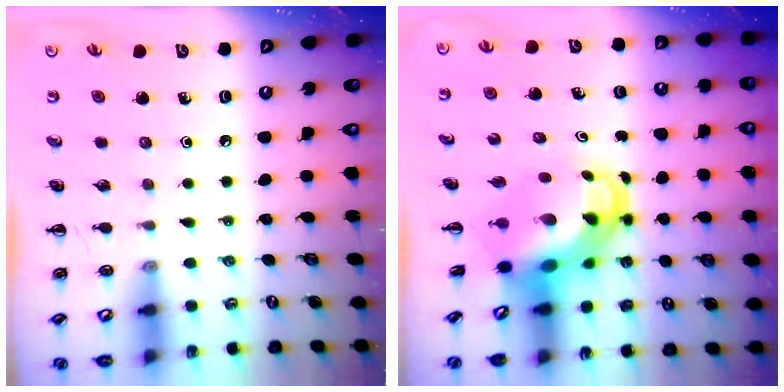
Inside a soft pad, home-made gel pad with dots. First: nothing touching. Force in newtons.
{"total": 6.4, "press": 6.2, "slide": 1.6}